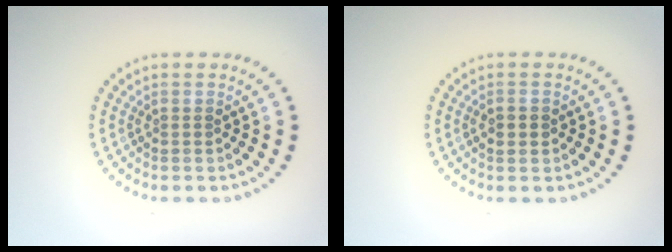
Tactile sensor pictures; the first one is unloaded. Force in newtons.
{"total": 1.9, "press": 1.9, "slide": 0.1}